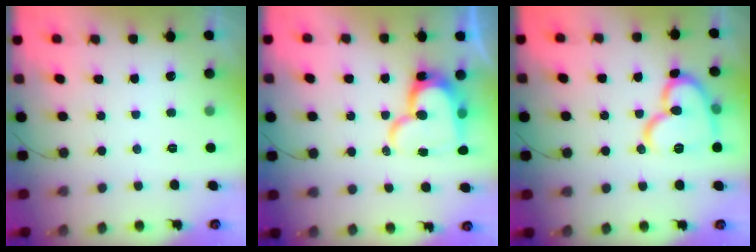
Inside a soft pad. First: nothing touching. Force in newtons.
{"total": 18.0, "press": 17.9, "slide": 1.9}
{"total": 15.3, "press": 15.2, "slide": 1.5}